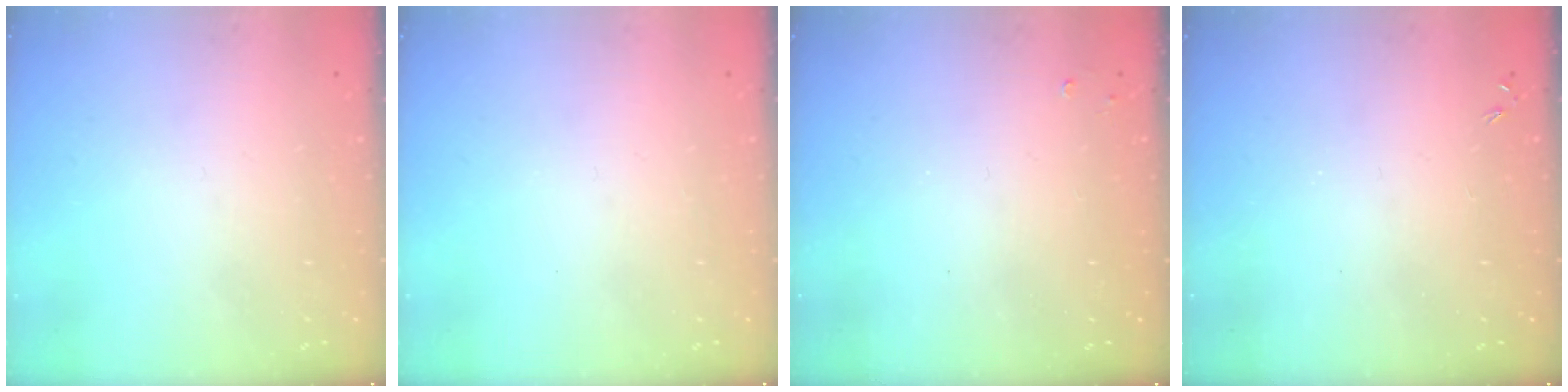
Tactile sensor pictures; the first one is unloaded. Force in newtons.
{"total": 0.0}
{"total": 1.8, "press": 1.8, "slide": 0.3}
{"total": 0.0}